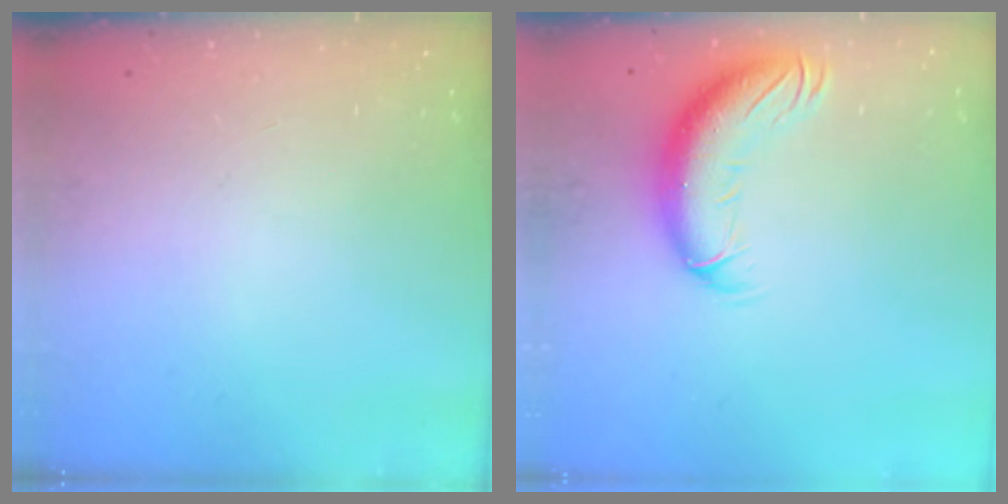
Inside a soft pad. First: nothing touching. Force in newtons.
{"total": 11.5, "press": 11.2, "slide": 2.9}